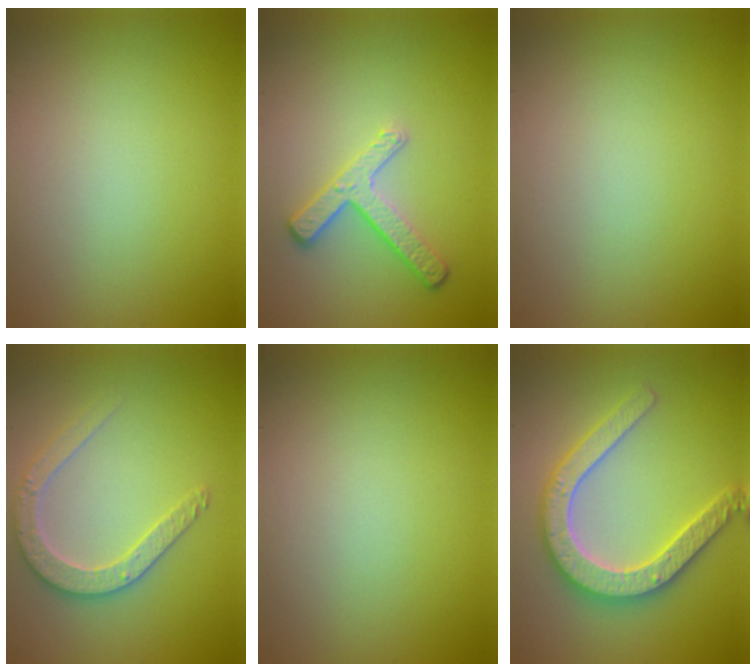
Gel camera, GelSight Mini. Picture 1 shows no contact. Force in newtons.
{"total": 3.4, "press": 2.7, "slide": 2.1}
{"total": 0.0}
{"total": 3.2, "press": 3.0, "slide": 1.0}
{"total": 0.0}
{"total": 5.1, "press": 5.0, "slide": 0.9}